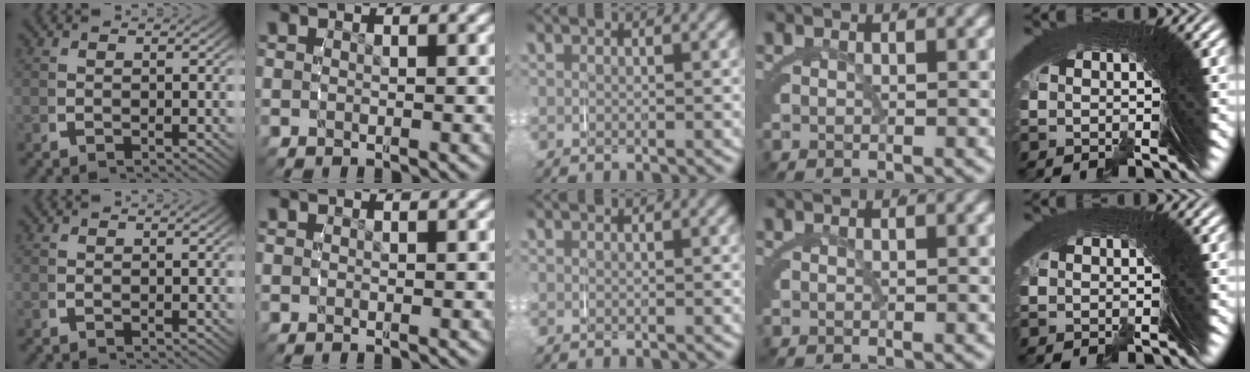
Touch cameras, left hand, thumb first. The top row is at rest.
{}